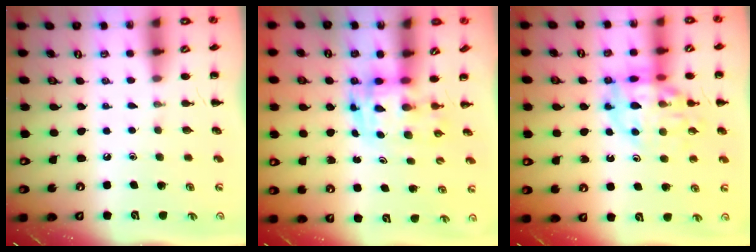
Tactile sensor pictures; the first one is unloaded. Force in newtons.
{"total": 3.5, "press": 3.4, "slide": 0.6}
{"total": 14.8, "press": 14.5, "slide": 2.9}